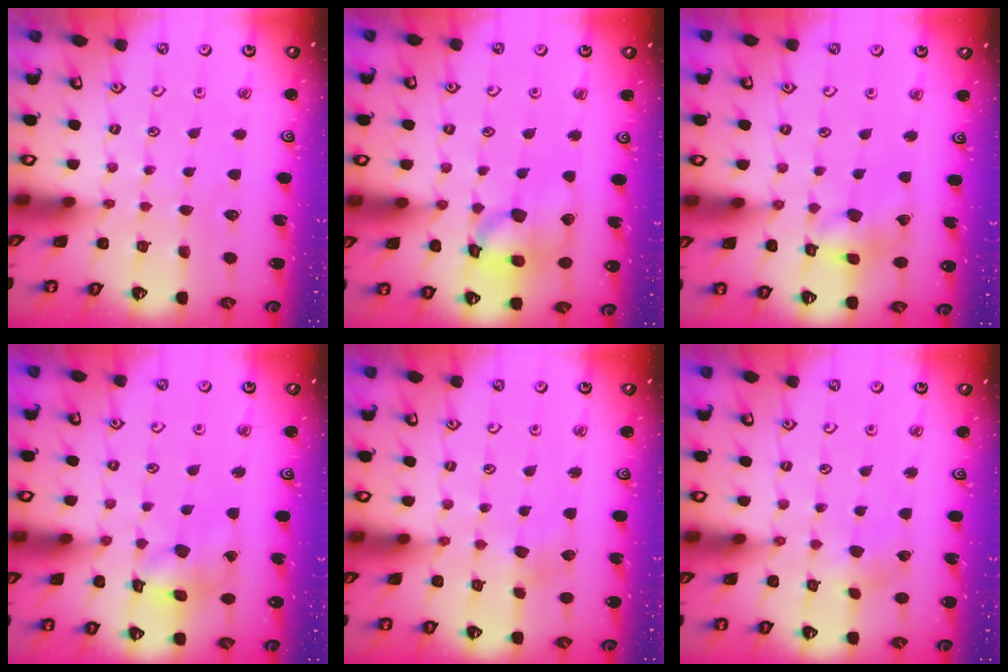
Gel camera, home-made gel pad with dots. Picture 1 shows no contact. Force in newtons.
{"total": 17.2, "press": 17.0, "slide": 2.5}
{"total": 8.6, "press": 8.5, "slide": 0.9}
{"total": 10.8, "press": 10.7, "slide": 1.1}
{"total": 4.1, "press": 4.1, "slide": 0.5}
{"total": 2.7, "press": 2.6, "slide": 0.6}